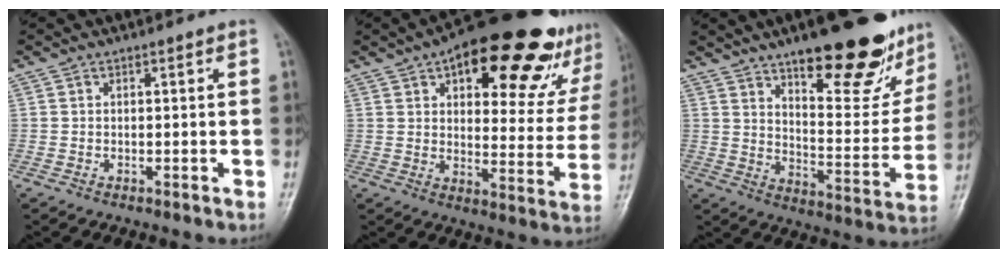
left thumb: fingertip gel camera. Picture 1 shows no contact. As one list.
[{"total": 26.7, "force": [16.6, 10.7, 17.9], "torque": [-0.202, -0.042, 0.220]}, {"total": 23.0, "force": [15.2, 7.7, 15.3], "torque": [-0.158, -0.080, 0.222]}]